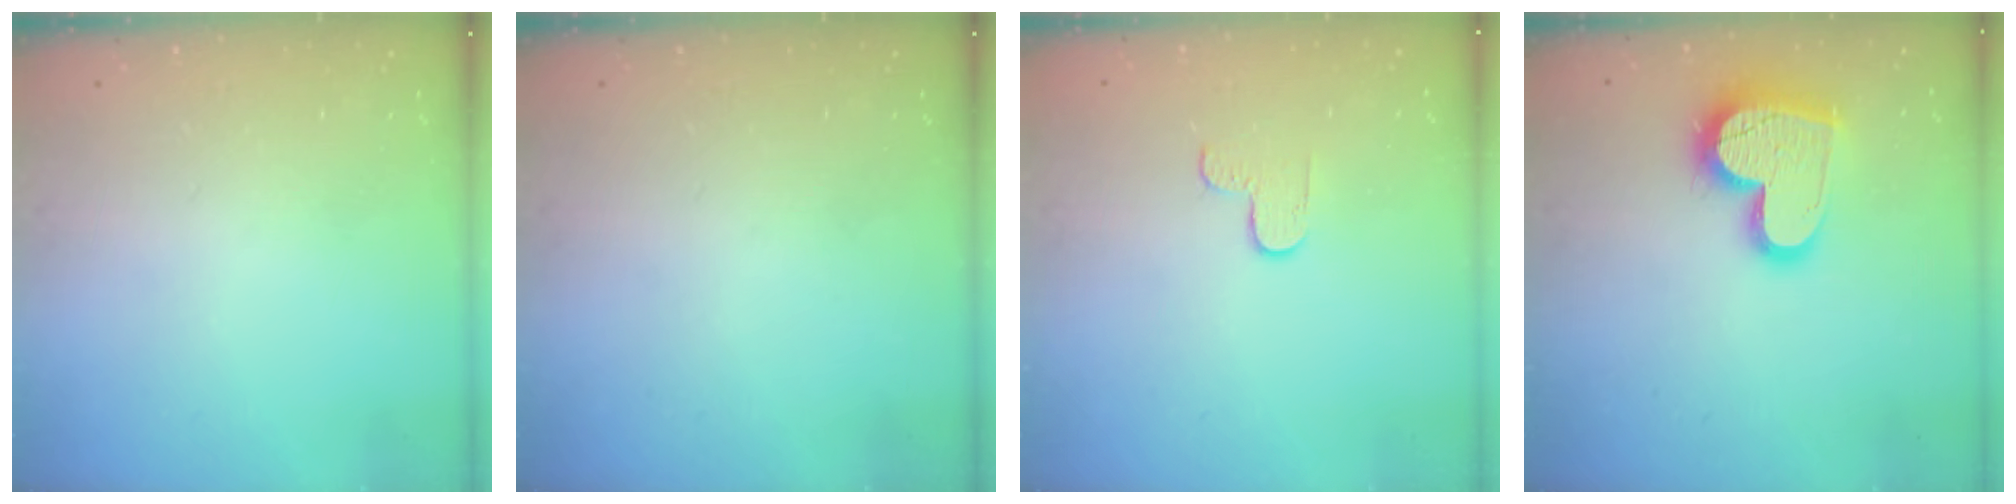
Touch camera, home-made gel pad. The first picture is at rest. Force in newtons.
{"total": 0.0}
{"total": 3.0, "press": 3.0, "slide": 0.4}
{"total": 16.6, "press": 16.5, "slide": 1.6}